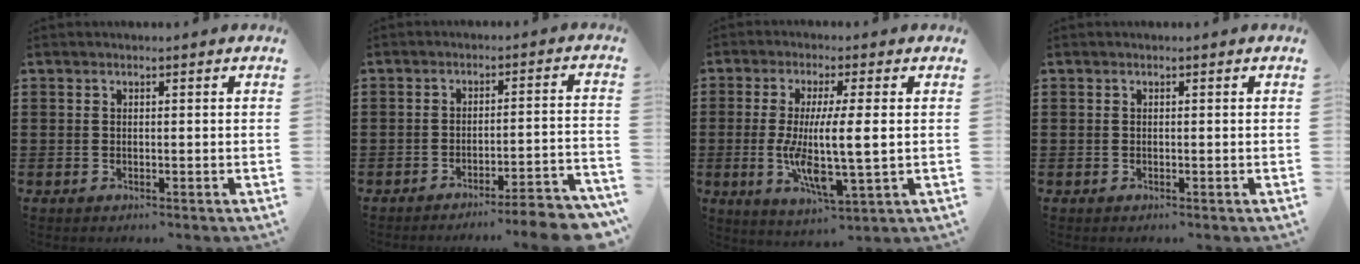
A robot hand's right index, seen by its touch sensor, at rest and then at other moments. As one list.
[{"total": 4.9, "force": [-4.3, -0.4, 2.2], "torque": [-0.037, -0.014, -0.085]}, {"total": 9.4, "force": [0.0, 1.8, 9.2], "torque": [-0.186, -0.015, -0.003]}, {"total": 0.0}]